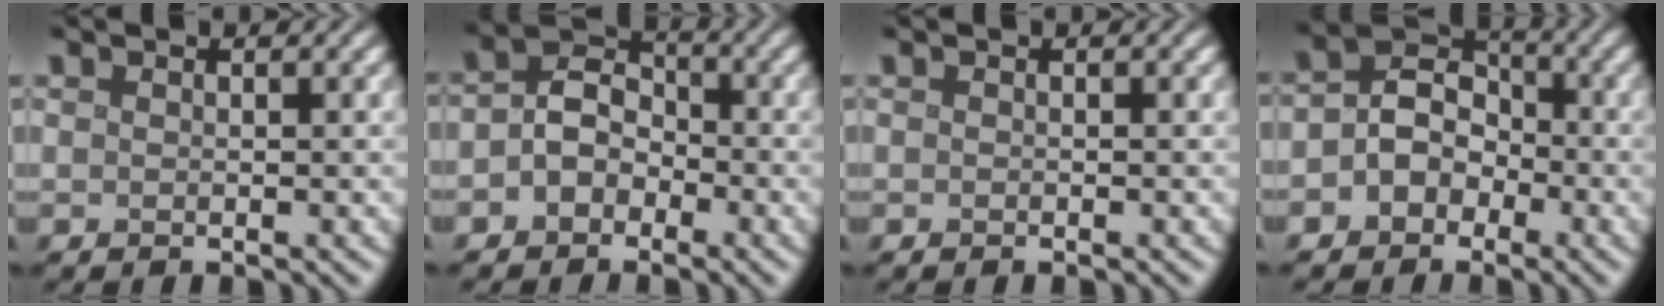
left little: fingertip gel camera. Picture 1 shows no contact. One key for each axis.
{"total": 3.7, "fx": -1.5, "fy": 2.8, "fz": 2.0, "tx": -0.028, "ty": 0.008, "tz": -0.035}
{"total": 0.0}
{"total": 4.2, "fx": -1.4, "fy": 3.4, "fz": 2.0, "tx": -0.016, "ty": 0.009, "tz": -0.037}